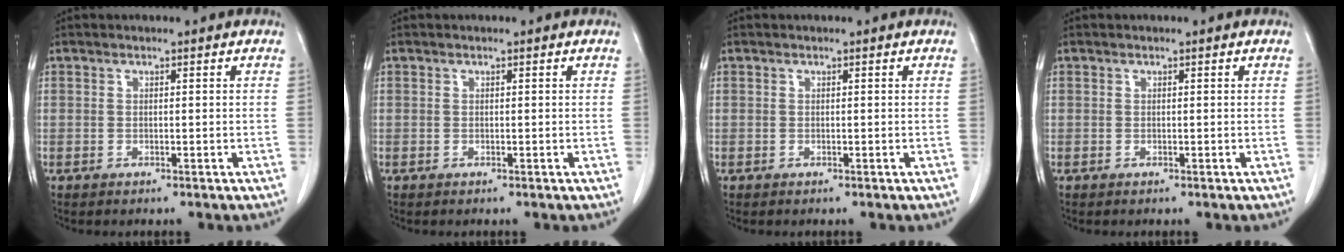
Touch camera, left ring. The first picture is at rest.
{"total": 0.0}
{"total": 0.0}
{"total": 0.0}